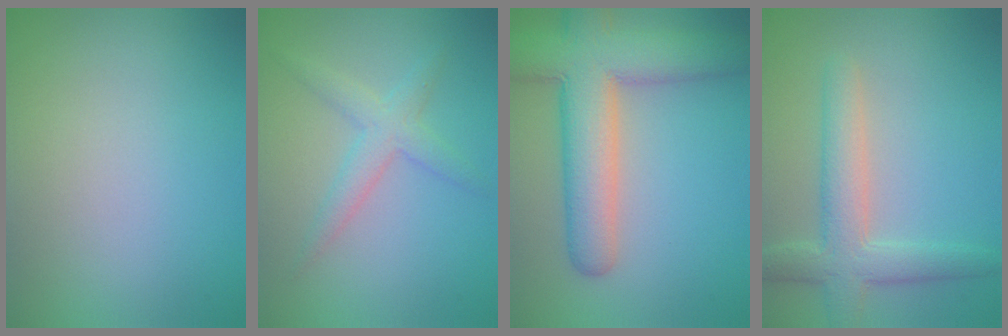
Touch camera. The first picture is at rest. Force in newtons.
{"total": 2.5, "press": 2.5, "slide": 0.1}
{"total": 8.8, "press": 8.8, "slide": 0.4}
{"total": 4.5, "press": 4.4, "slide": 0.4}